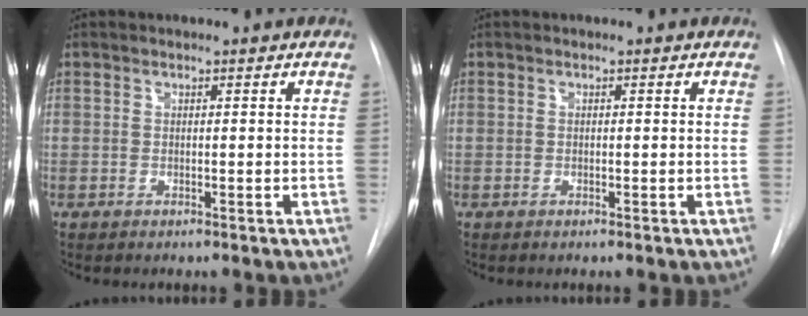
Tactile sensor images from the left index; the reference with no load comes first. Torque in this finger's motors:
{"motor_torque": [-0.24, 0.27, -0.03, -0.01]}